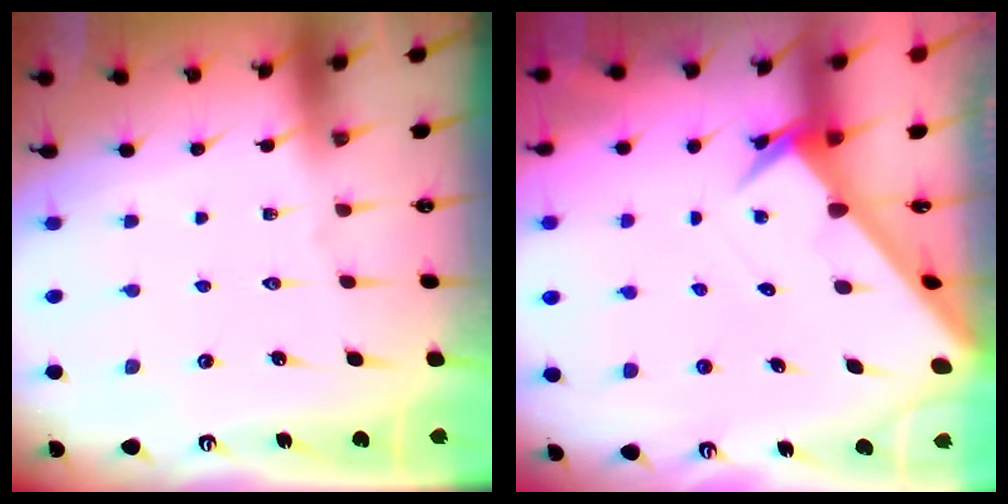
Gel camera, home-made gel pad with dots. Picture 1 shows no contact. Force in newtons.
{"total": 3.2, "press": 3.2, "slide": 0.2}